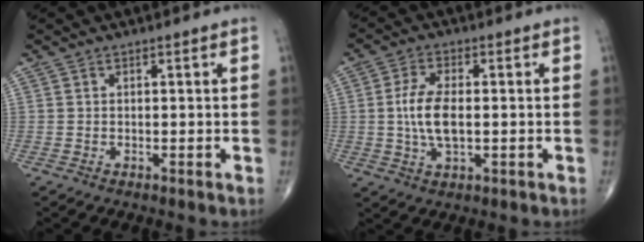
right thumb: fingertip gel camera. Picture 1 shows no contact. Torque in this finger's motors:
{"motor_torque": [2.45, 2.56, 0.87, 0.15, 0.29]}